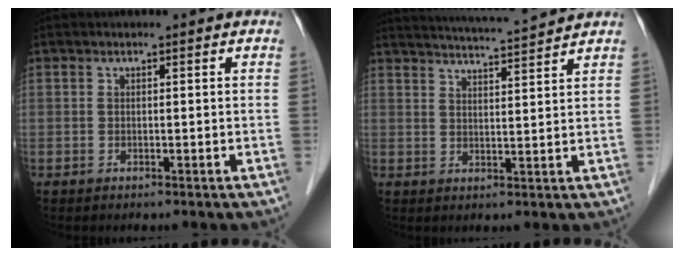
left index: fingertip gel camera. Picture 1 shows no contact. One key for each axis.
{"total": 9.5, "fx": 9.1, "fy": -1.3, "fz": 2.7, "tx": -0.053, "ty": 0.008, "tz": 0.133}